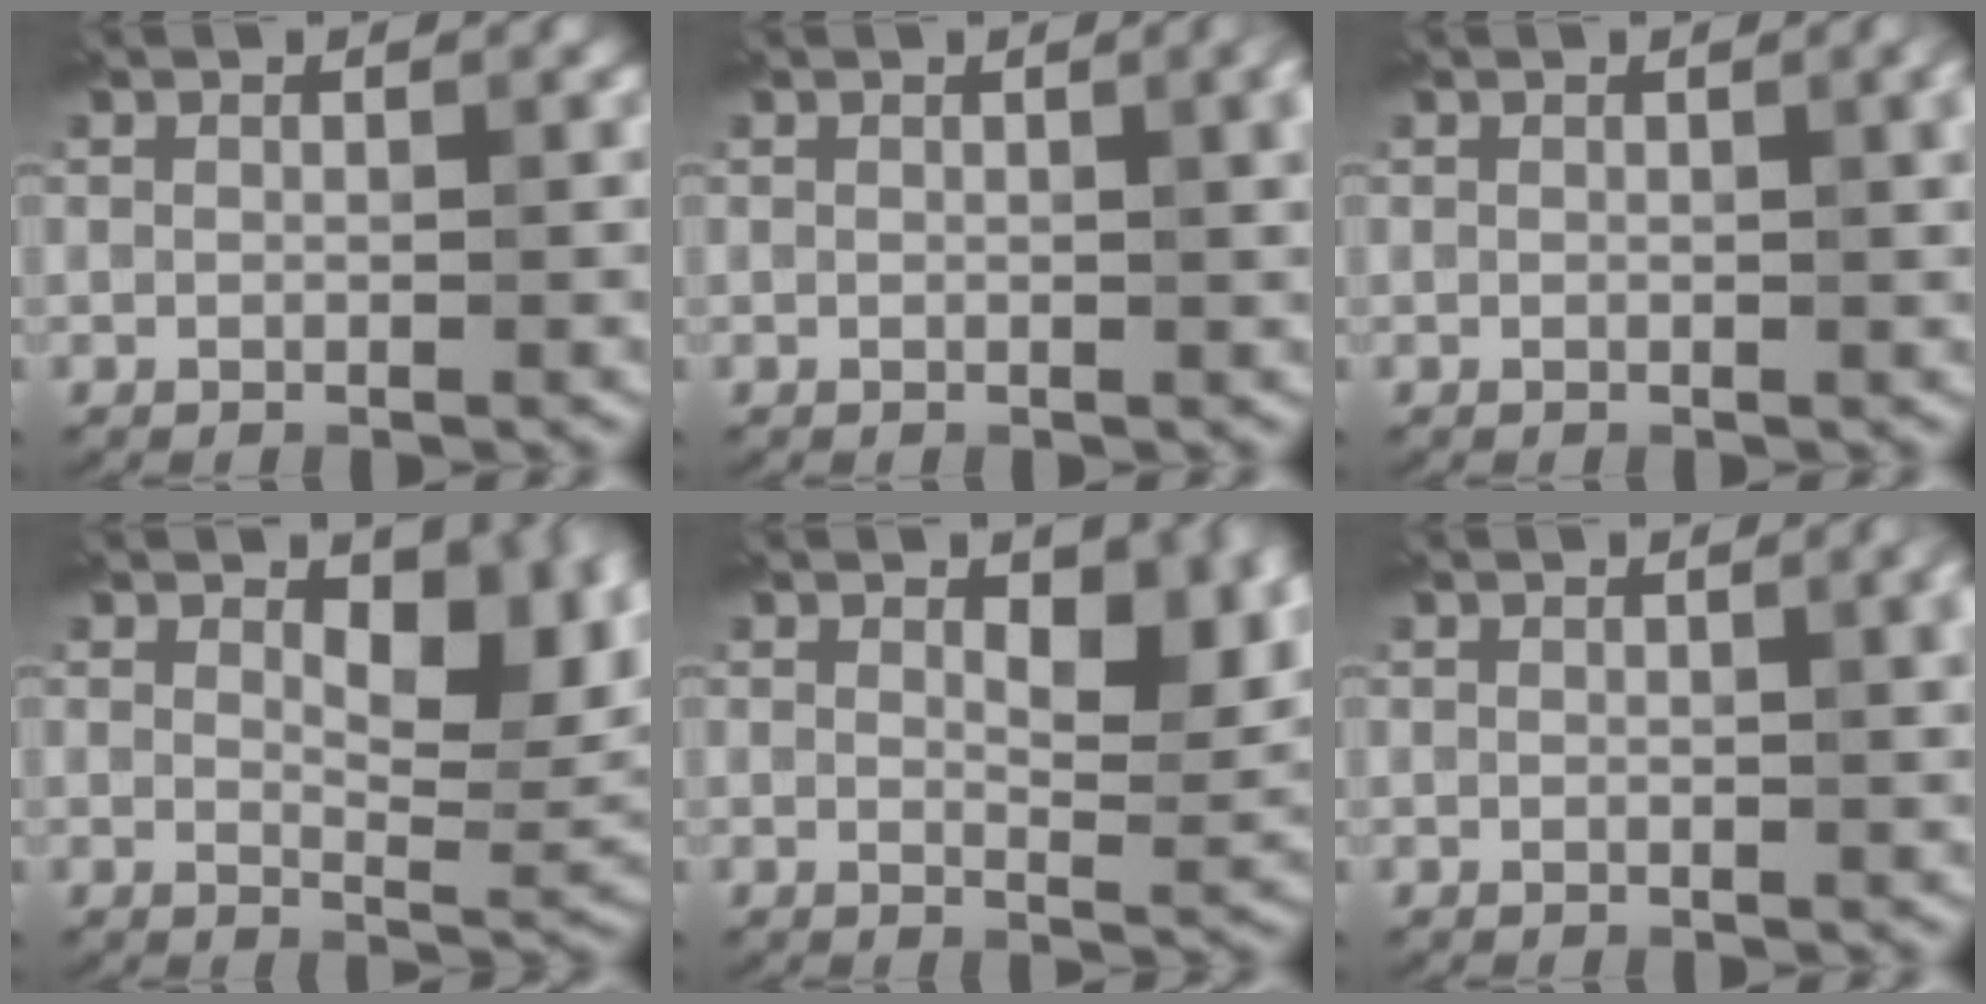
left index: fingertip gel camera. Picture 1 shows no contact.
{"total": 3.7, "force": [1.0, 1.5, 3.2], "torque": [-0.034, 0.003, 0.018]}
{"total": 2.9, "force": [0.9, 1.0, 2.6], "torque": [-0.032, 0.004, 0.013]}
{"total": 6.8, "force": [2.4, 3.3, 5.4], "torque": [-0.076, -0.012, 0.038]}
{"total": 4.8, "force": [1.8, 2.4, 3.8], "torque": [-0.056, -0.010, 0.030]}
{"total": 3.7, "force": [1.1, 1.4, 3.2], "torque": [-0.035, 0.004, 0.018]}